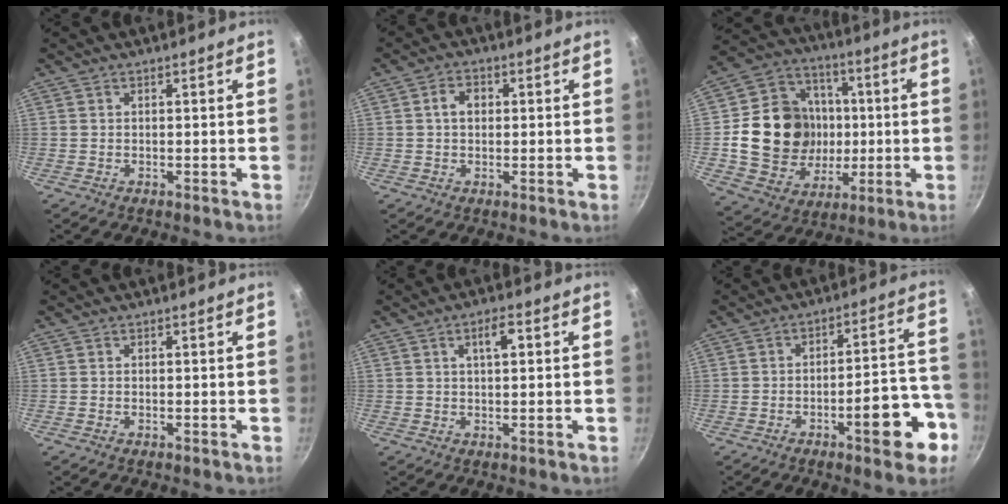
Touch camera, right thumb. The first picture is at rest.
{"total": 3.9, "force": [0.5, 2.9, 2.5], "torque": [-0.028, 0.010, 0.005]}
{"total": 20.9, "force": [-0.3, 17.9, 10.7], "torque": [-0.164, 0.025, 0.003]}
{"total": 0.0}
{"total": 4.1, "force": [1.1, 1.5, 3.7], "torque": [-0.057, 0.006, 0.014]}
{"total": 12.7, "force": [-5.9, 4.2, 10.4], "torque": [-0.112, 0.055, -0.077]}